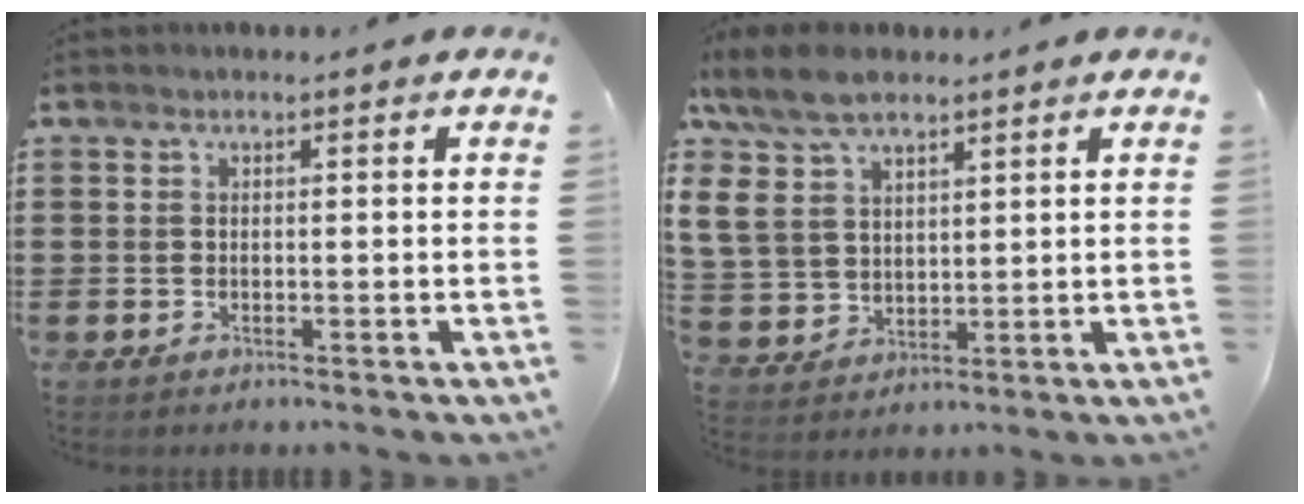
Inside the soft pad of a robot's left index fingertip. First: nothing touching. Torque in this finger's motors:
{"motor_torque": [2.14, 0.00, 0.68, 0.17]}